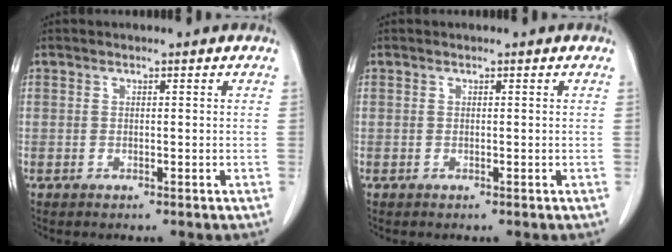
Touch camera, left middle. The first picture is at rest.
{"total": 0.0}